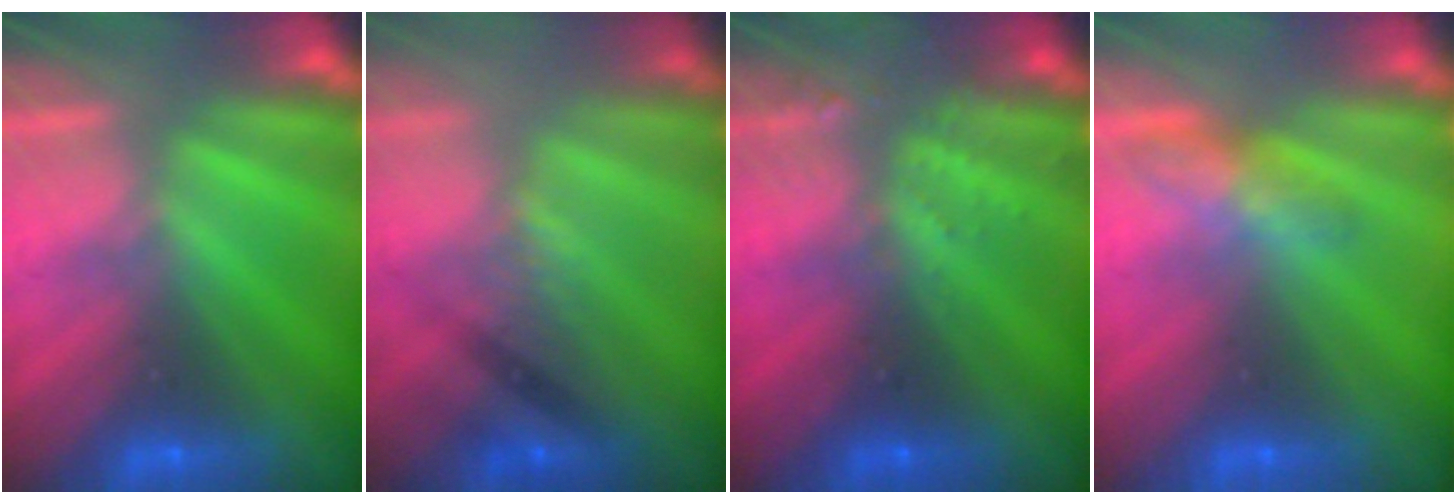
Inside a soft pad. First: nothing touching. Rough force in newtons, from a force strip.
{"total": 2.6}
{"total": 3.3}
{"total": 2.7}